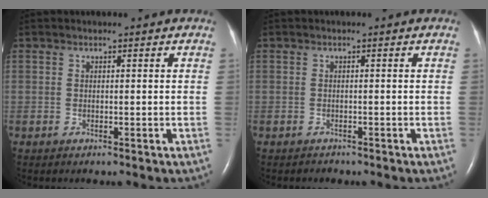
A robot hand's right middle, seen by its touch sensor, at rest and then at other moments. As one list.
[{"total": 0.7, "force": [-0.6, 0.3, -0.2], "torque": [-0.007, -0.001, -0.010]}]